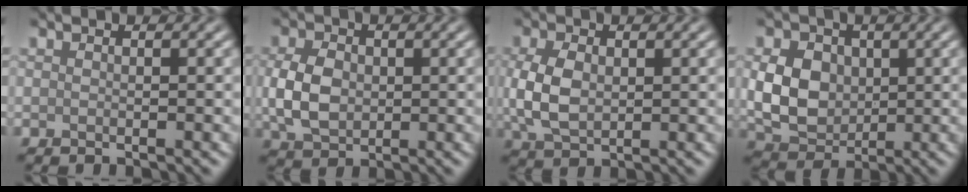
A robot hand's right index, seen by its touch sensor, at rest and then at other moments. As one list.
[{"total": 4.6, "force": [0.0, 3.4, 3.1], "torque": [-0.070, 0.001, 0.000]}, {"total": 4.4, "force": [0.3, 2.9, 3.3], "torque": [-0.080, 0.001, 0.010]}, {"total": 5.8, "force": [0.5, 4.5, 3.7], "torque": [-0.075, -0.001, 0.008]}]